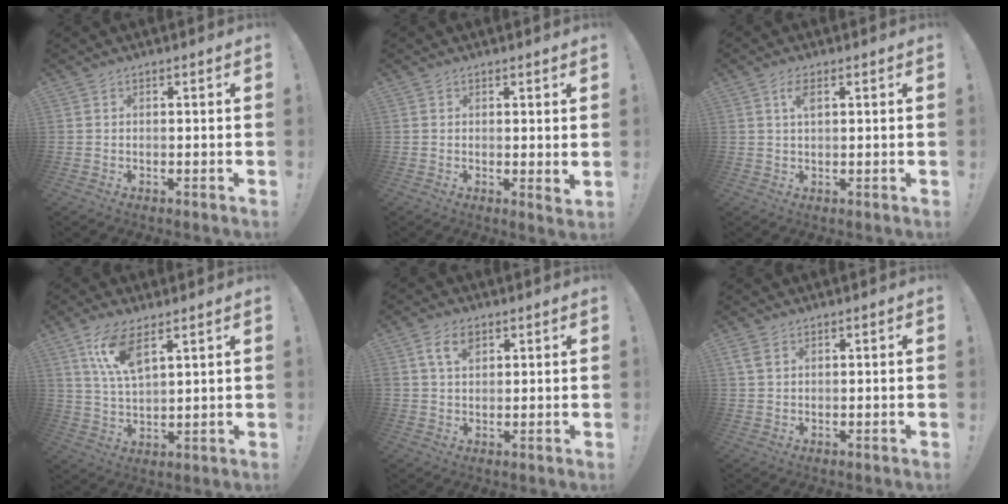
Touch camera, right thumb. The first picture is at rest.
{"total": 1.7, "force": [1.1, 0.3, 1.2], "torque": [-0.005, -0.006, 0.017]}
{"total": 3.2, "force": [1.3, 1.2, 2.7], "torque": [-0.050, 0.002, 0.021]}
{"total": 10.5, "force": [6.2, 3.7, 7.6], "torque": [-0.157, -0.018, 0.113]}
{"total": 5.6, "force": [2.6, 3.2, 3.7], "torque": [-0.058, -0.002, 0.046]}
{"total": 2.8, "force": [1.5, 1.6, 1.8], "torque": [-0.039, 0.003, 0.031]}